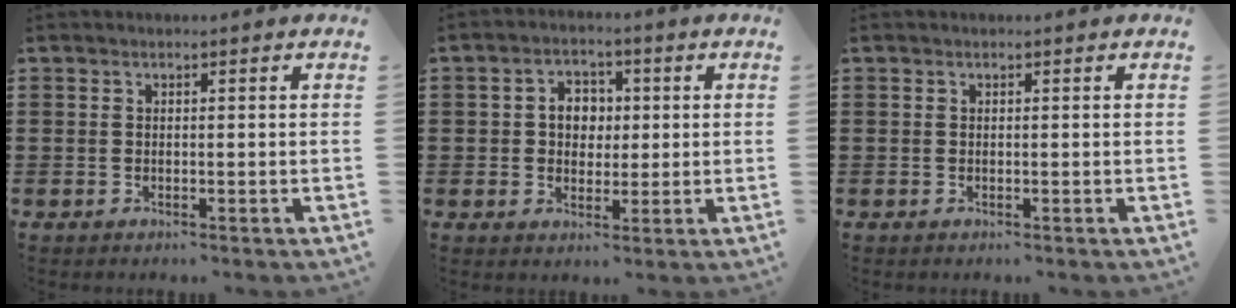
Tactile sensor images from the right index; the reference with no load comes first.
{"total": 4.4, "force": [0.1, 3.7, 2.4], "torque": [-0.051, 0.010, -0.005]}
{"total": 0.0}